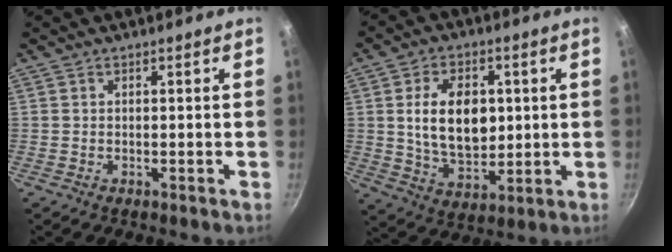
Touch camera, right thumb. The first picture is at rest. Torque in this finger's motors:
{"motor_torque": [-0.22, 0.54, 0.54, 0.20, 0.26]}